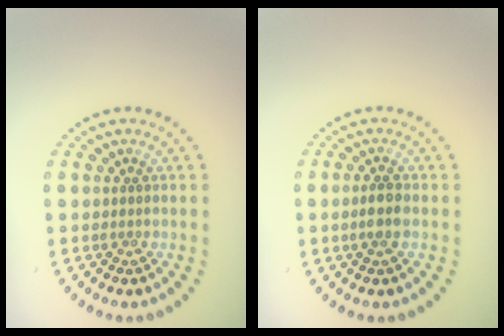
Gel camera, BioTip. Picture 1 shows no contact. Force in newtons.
{"total": 1.8, "press": 1.7, "slide": 0.6}